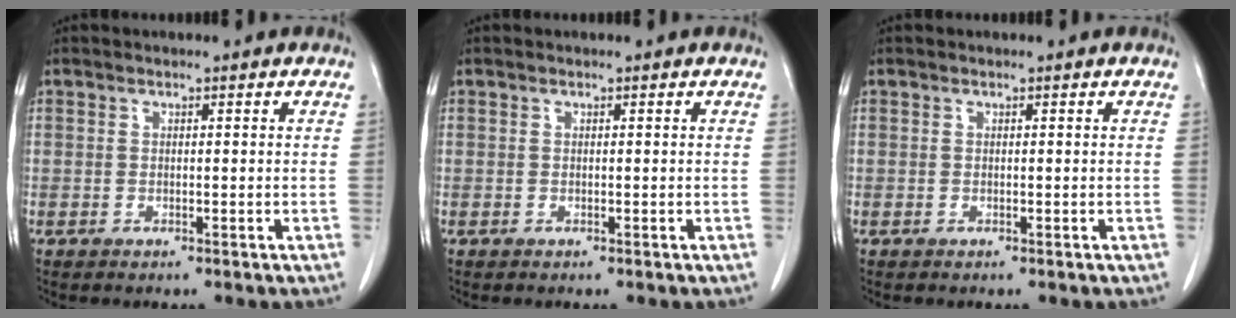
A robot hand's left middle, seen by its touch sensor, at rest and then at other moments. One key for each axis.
{"total": 0.0}
{"total": 0.0}